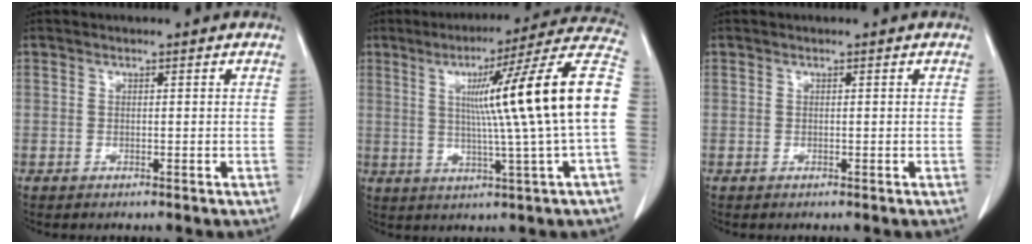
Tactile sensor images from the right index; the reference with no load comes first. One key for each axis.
{"total": 20.1, "fx": 1.8, "fy": -1.7, "fz": 20.0, "tx": -0.265, "ty": 0.025, "tz": 0.015}
{"total": 0.0}